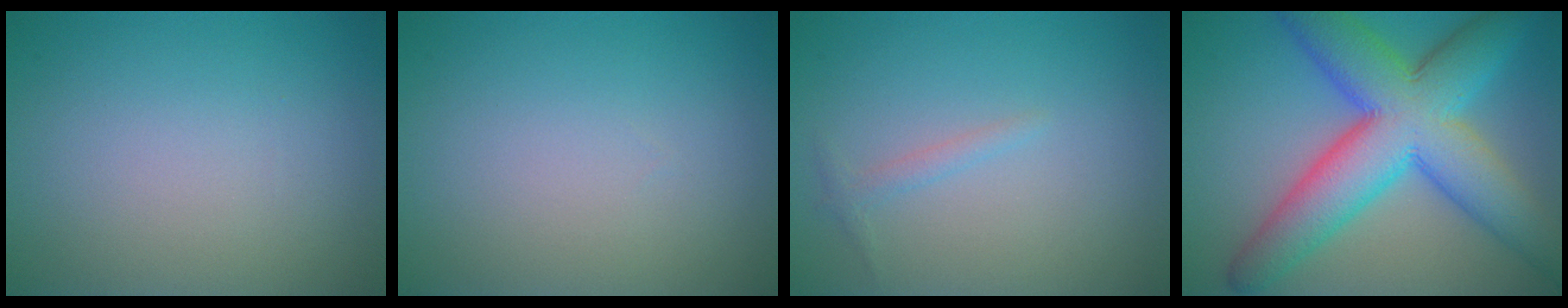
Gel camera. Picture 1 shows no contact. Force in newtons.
{"total": 0.0}
{"total": 0.9, "press": 0.9, "slide": 0.1}
{"total": 11.3, "press": 11.3, "slide": 0.2}